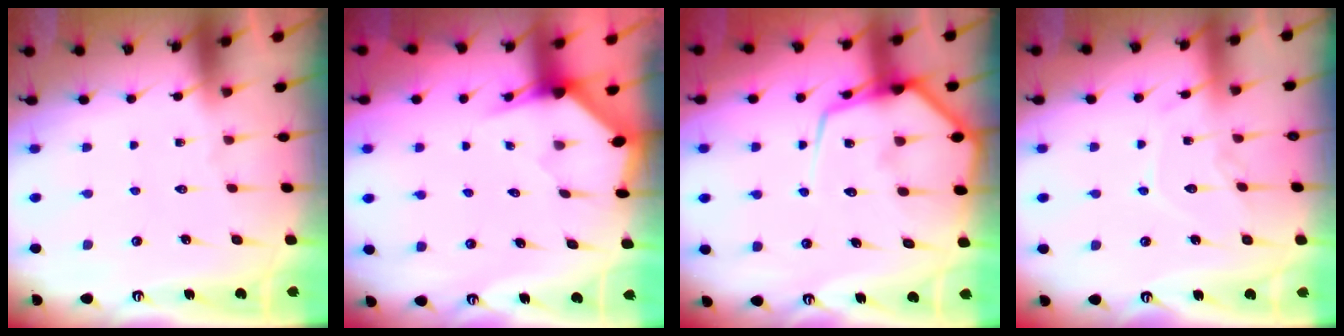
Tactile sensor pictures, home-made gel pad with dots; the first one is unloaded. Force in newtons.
{"total": 2.7, "press": 2.7, "slide": 0.2}
{"total": 12.8, "press": 12.7, "slide": 1.2}
{"total": 9.0, "press": 9.0, "slide": 0.1}